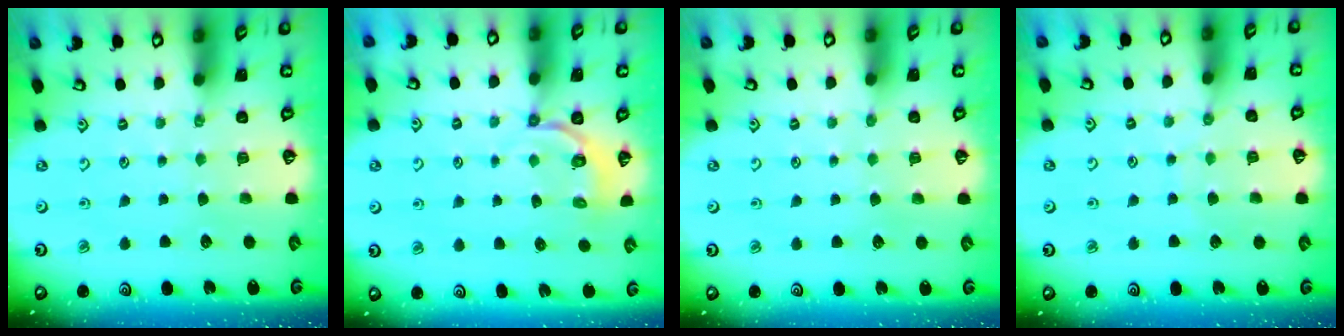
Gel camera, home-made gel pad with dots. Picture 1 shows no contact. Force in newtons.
{"total": 4.1, "press": 3.3, "slide": 2.6}
{"total": 0.8, "press": 0.8, "slide": 0.1}
{"total": 5.6, "press": 5.6, "slide": 0.6}